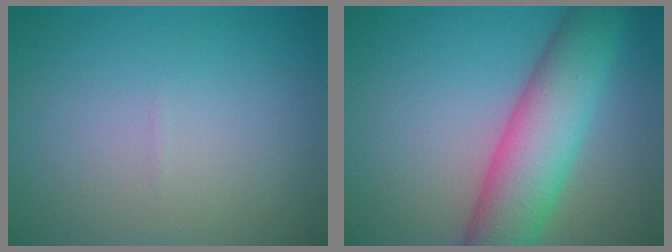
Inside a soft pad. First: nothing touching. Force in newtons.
{"total": 8.3, "press": 8.3, "slide": 0.3}